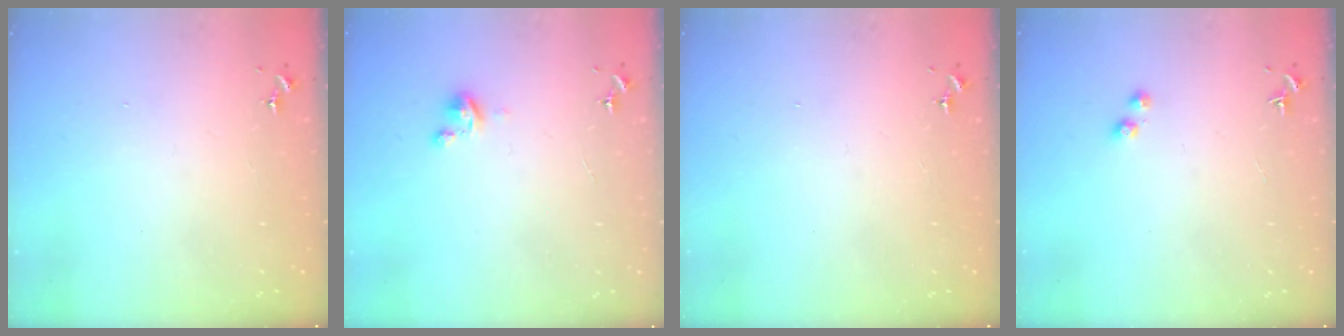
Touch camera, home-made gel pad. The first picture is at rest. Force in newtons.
{"total": 2.8, "press": 2.8, "slide": 0.3}
{"total": 0.0}
{"total": 2.7, "press": 2.6, "slide": 0.9}